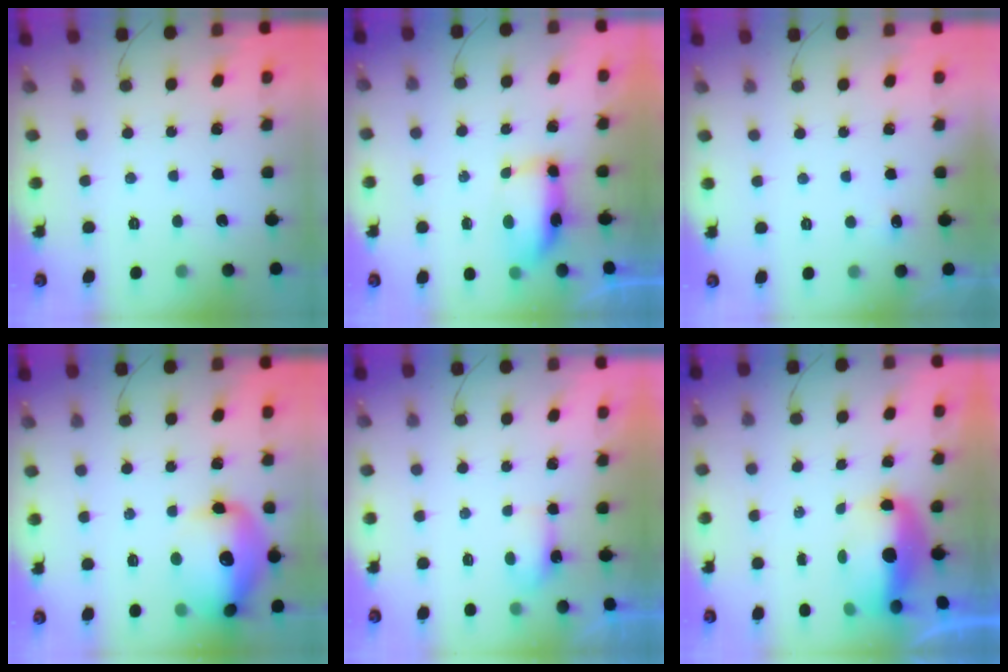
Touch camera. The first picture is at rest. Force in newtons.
{"total": 7.3, "press": 7.2, "slide": 0.7}
{"total": 2.4, "press": 2.2, "slide": 1.1}
{"total": 17.3, "press": 17.2, "slide": 1.9}
{"total": 3.6, "press": 3.6, "slide": 0.7}
{"total": 7.6, "press": 7.6, "slide": 1.1}